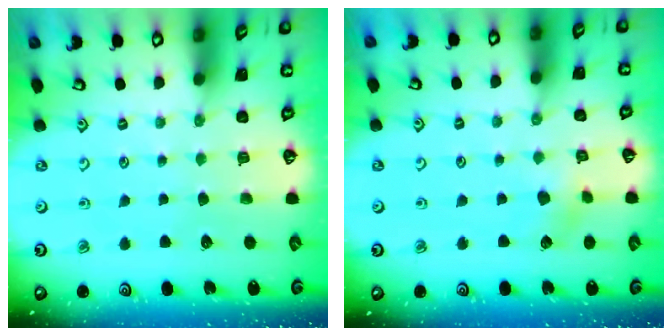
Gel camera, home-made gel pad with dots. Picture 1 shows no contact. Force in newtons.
{"total": 3.6, "press": 3.6, "slide": 0.4}